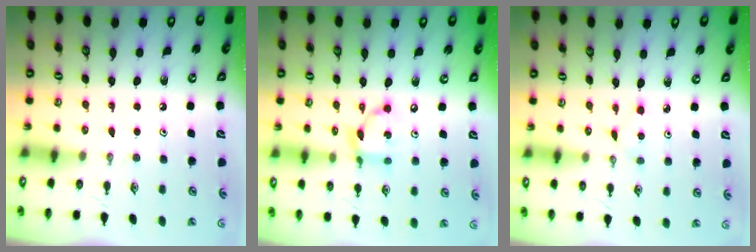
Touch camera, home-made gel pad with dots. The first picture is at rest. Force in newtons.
{"total": 9.3, "press": 9.3, "slide": 0.5}
{"total": 1.6, "press": 1.6, "slide": 0.2}